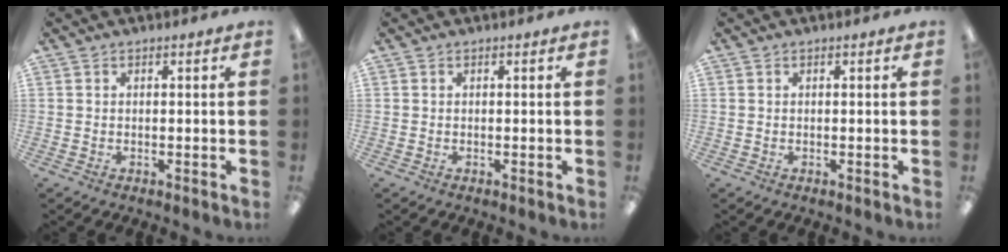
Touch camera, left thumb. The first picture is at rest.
{"total": 0.0}
{"total": 0.0}